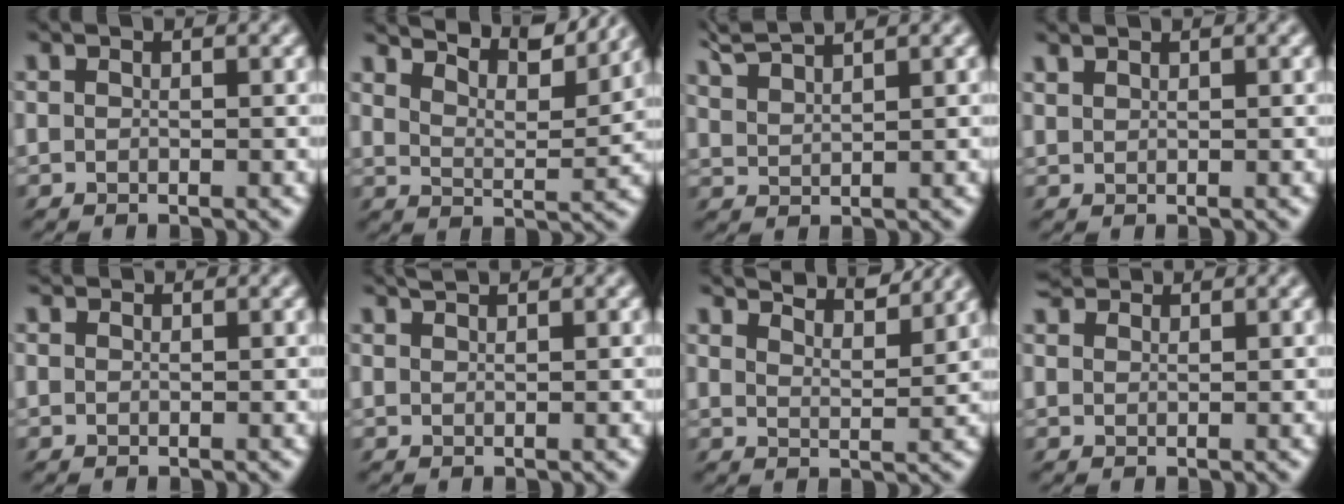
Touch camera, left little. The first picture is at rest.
{"total": 8.3, "force": [7.5, 0.9, 3.4], "torque": [-0.072, 0.008, 0.088]}
{"total": 4.0, "force": [3.6, -0.3, 1.7], "torque": [-0.050, 0.016, 0.063]}
{"total": 0.9, "force": [0.8, 0.0, 0.2], "torque": [-0.011, 0.003, 0.019]}
{"total": 1.3, "force": [1.0, 0.8, 0.1], "torque": [-0.015, 0.007, 0.018]}
{"total": 1.6, "force": [1.5, -0.5, 0.3], "torque": [-0.010, 0.010, 0.031]}
{"total": 5.2, "force": [4.9, 0.2, 1.7], "torque": [-0.037, 0.009, 0.060]}
{"total": 2.9, "force": [2.4, 1.4, 0.9], "torque": [-0.049, 0.014, 0.045]}